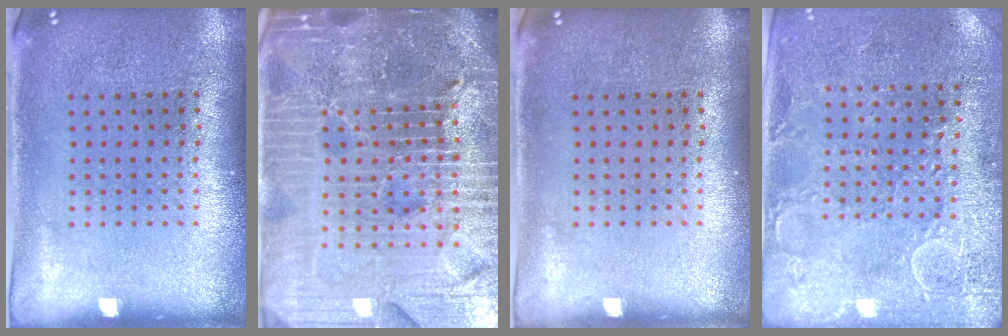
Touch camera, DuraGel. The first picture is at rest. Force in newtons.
{"total": 7.1, "press": 6.2, "slide": 3.5}
{"total": 0.0}
{"total": 2.7, "press": 2.6, "slide": 0.7}